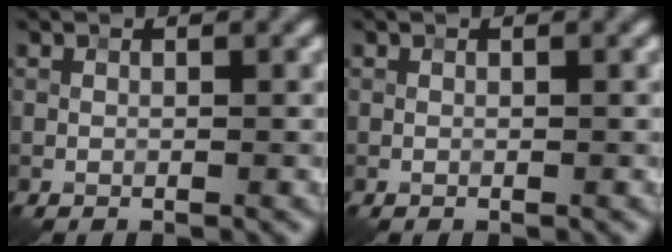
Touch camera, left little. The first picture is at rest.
{"total": 0.0}